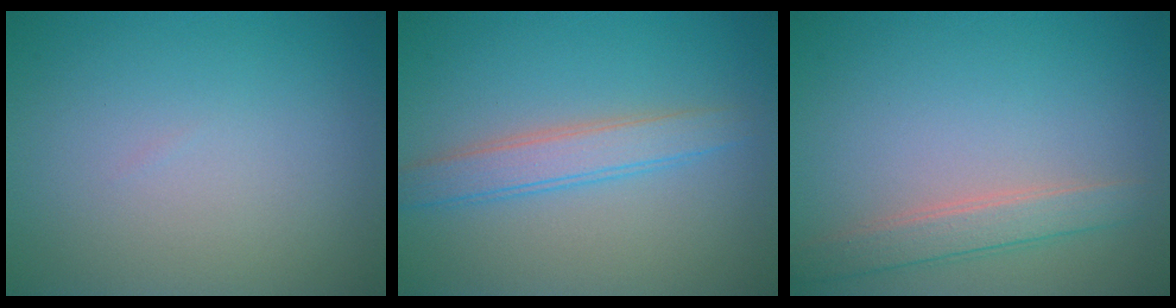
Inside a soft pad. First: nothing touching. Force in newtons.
{"total": 3.0, "press": 3.0, "slide": 0.0}
{"total": 2.6, "press": 2.6, "slide": 0.1}